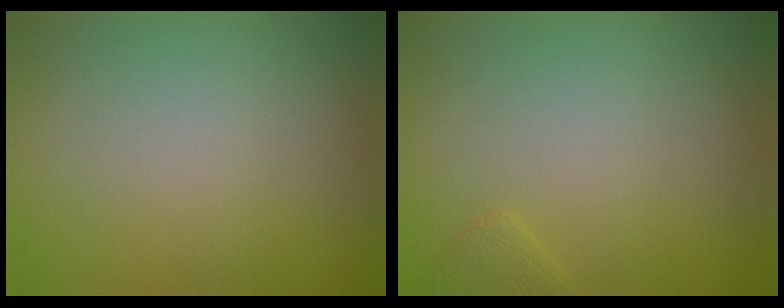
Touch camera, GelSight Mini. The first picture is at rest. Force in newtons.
{"total": 0.7, "press": 0.7, "slide": 0.1}